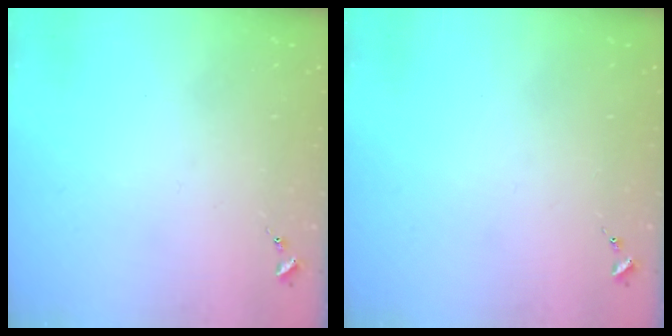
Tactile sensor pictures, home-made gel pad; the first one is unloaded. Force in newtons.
{"total": 0.0}